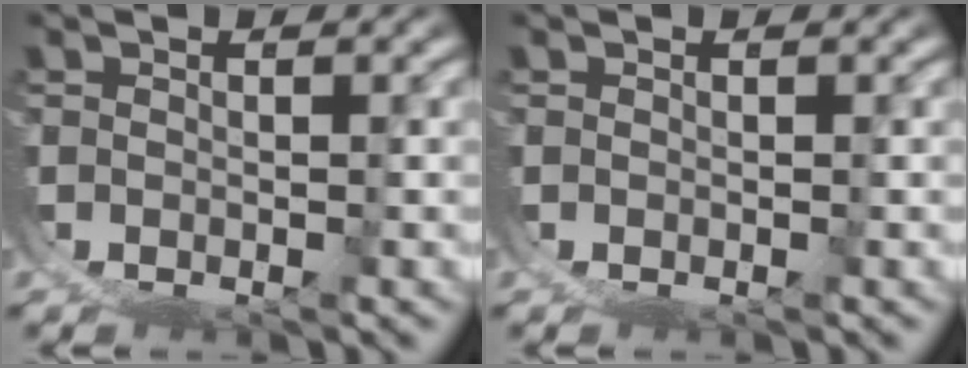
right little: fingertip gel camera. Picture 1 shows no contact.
{"total": 0.0}